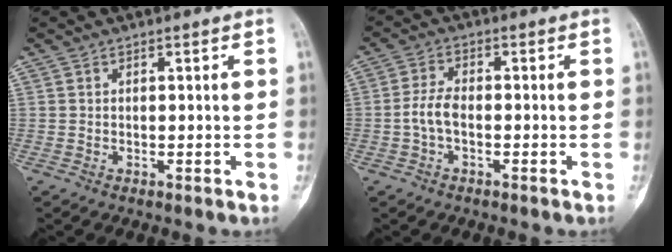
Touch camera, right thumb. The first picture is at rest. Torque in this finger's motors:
{"motor_torque": [-0.08, 0.18, 0.53, -0.09, 0.04]}